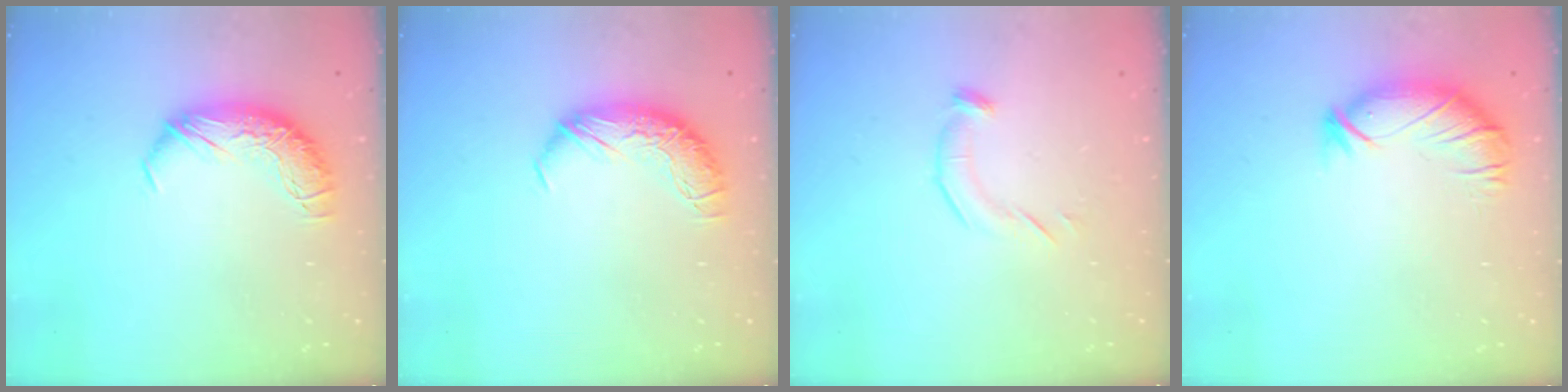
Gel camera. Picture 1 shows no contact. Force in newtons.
{"total": 0.0}
{"total": 4.9, "press": 4.8, "slide": 0.6}
{"total": 2.9, "press": 2.3, "slide": 1.7}